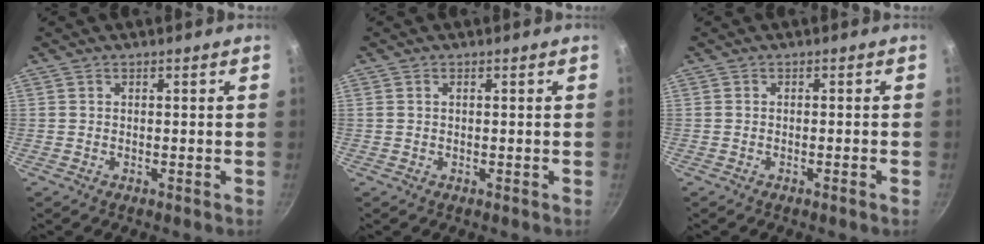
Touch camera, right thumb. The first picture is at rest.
{"total": 0.5, "force": [0.3, 0.3, 0.4], "torque": [-0.008, 0.002, 0.005]}
{"total": 0.8, "force": [-0.5, -0.1, 0.6], "torque": [-0.021, 0.007, -0.009]}